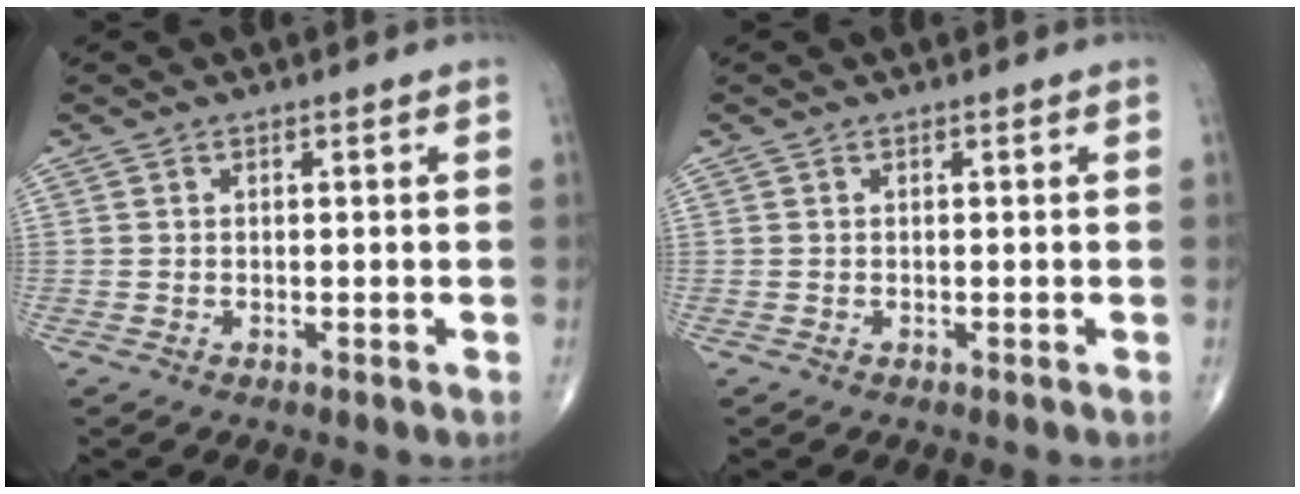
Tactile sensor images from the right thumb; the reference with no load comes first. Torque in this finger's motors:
{"motor_torque": [0.00, 0.00, 0.10, 0.10, 0.00]}